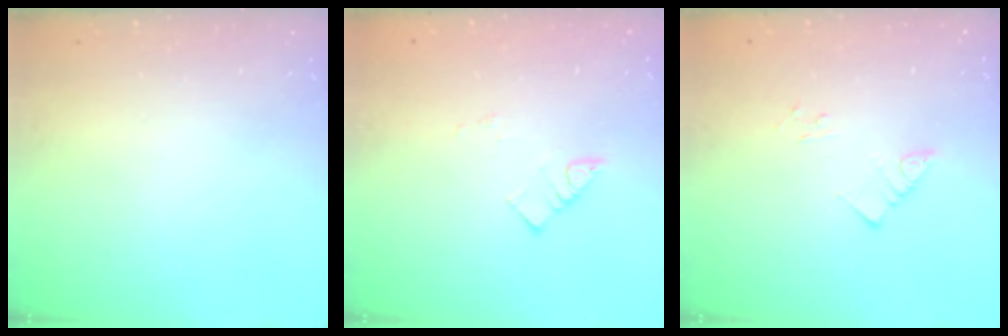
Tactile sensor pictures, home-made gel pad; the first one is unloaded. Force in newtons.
{"total": 3.4, "press": 3.4, "slide": 0.3}
{"total": 3.7, "press": 3.7, "slide": 0.2}